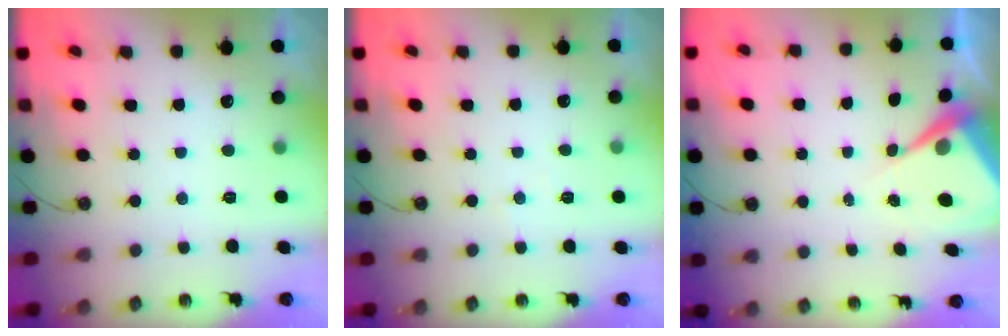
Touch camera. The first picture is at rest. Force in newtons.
{"total": 2.1, "press": 2.1, "slide": 0.4}
{"total": 7.0, "press": 7.0, "slide": 0.5}